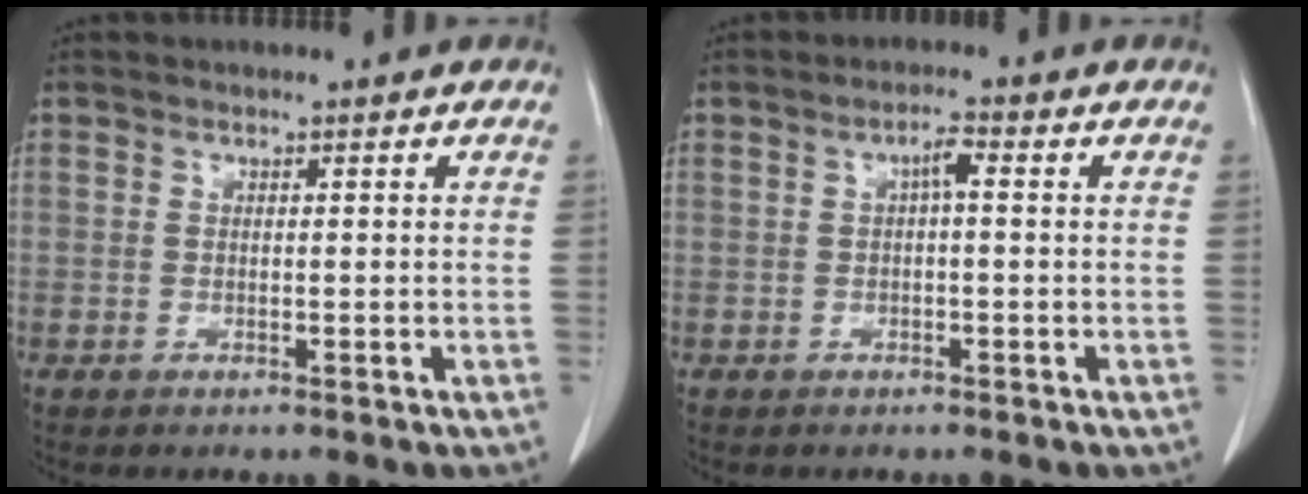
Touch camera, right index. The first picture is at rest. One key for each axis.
{"total": 2.2, "fx": 0.3, "fy": 0.4, "fz": 2.2, "tx": -0.038, "ty": 0.005, "tz": 0.005}